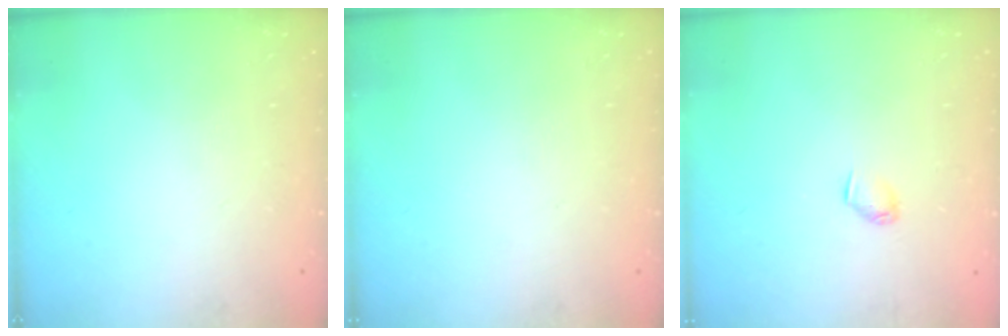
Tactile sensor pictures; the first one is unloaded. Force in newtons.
{"total": 0.0}
{"total": 3.0, "press": 2.9, "slide": 0.7}